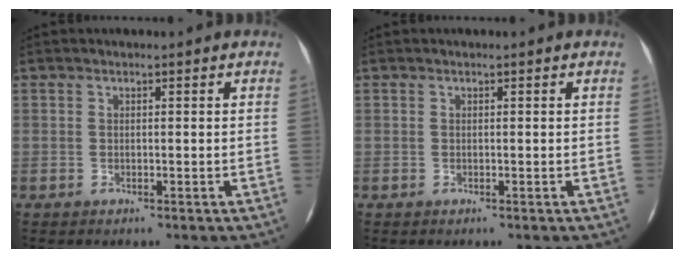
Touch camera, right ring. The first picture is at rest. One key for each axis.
{"total": 0.0}